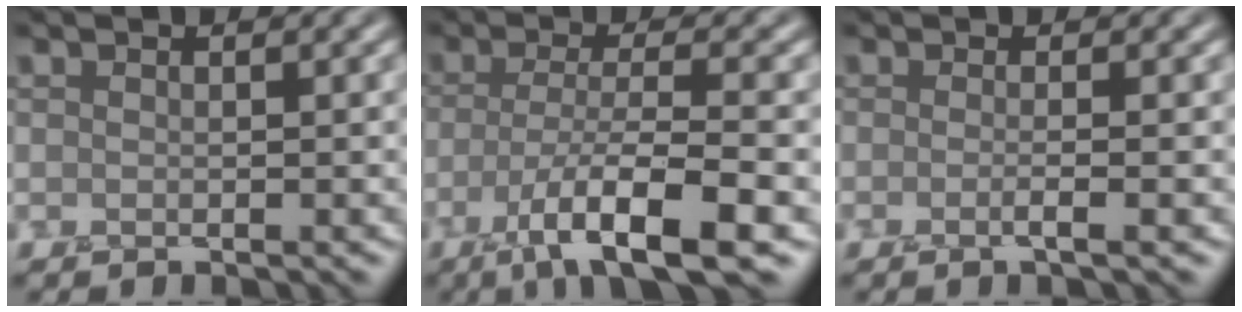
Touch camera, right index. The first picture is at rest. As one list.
[{"total": 7.6, "force": [-3.6, 1.6, 6.6], "torque": [-0.107, -0.003, -0.066]}, {"total": 1.9, "force": [-0.3, 0.6, 1.7], "torque": [-0.023, -0.005, -0.013]}]